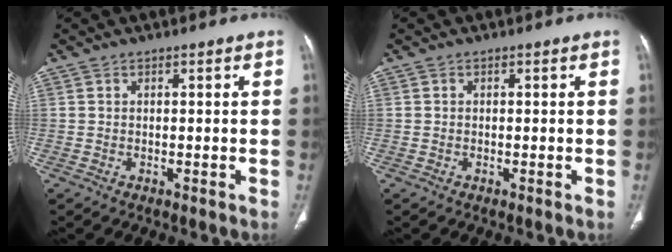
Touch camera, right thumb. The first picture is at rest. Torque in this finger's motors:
{"motor_torque": [-0.14, -0.12, -0.60, 0.37, -0.02]}